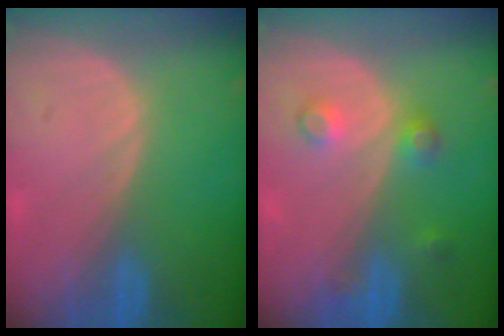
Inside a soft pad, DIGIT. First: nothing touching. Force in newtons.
{"total": 3.5, "press": 3.2, "slide": 1.6}